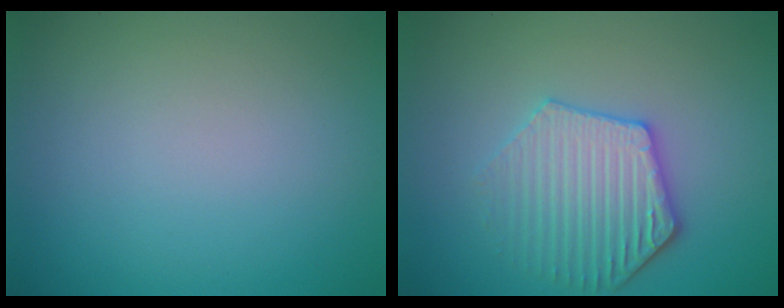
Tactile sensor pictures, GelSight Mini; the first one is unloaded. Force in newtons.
{"total": 4.2, "press": 3.9, "slide": 1.6}